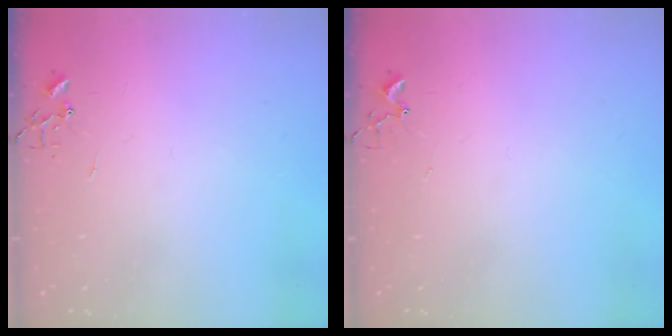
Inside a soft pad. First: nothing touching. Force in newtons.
{"total": 5.1, "press": 5.1, "slide": 0.3}